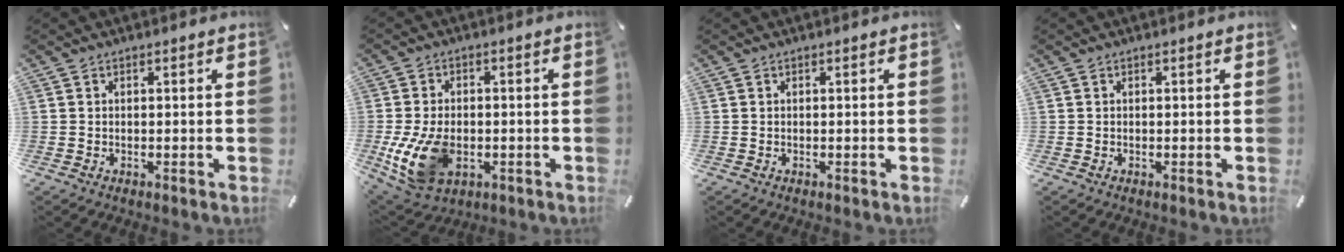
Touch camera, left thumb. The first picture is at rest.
{"total": 13.0, "force": [-3.0, 8.8, 9.1], "torque": [-0.199, -0.003, -0.052]}
{"total": 0.0}
{"total": 0.0}